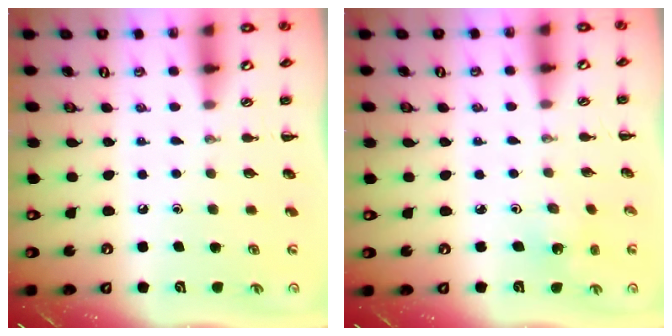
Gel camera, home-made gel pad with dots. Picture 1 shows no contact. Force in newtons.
{"total": 1.6, "press": 1.5, "slide": 0.6}